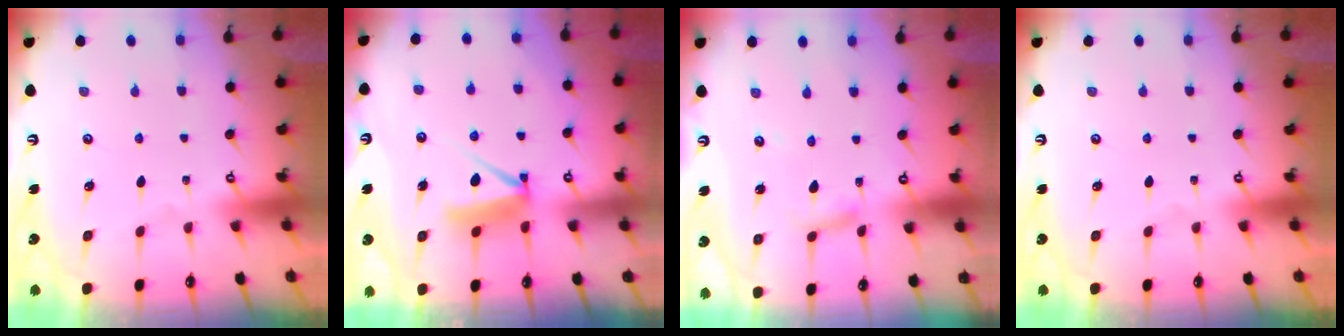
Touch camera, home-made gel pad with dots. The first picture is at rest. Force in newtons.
{"total": 7.5, "press": 7.5, "slide": 0.8}
{"total": 2.7, "press": 2.7, "slide": 0.2}
{"total": 0.0}